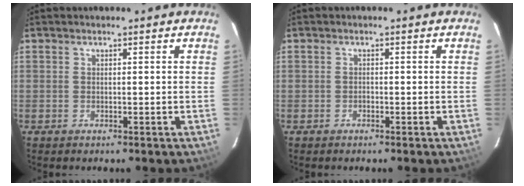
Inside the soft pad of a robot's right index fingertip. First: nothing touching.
{"total": 0.5, "force": [-0.3, 0.4, 0.1], "torque": [-0.002, 0.002, -0.006]}